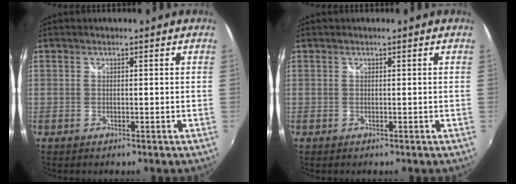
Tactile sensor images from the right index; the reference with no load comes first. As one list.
[{"total": 0.0}]